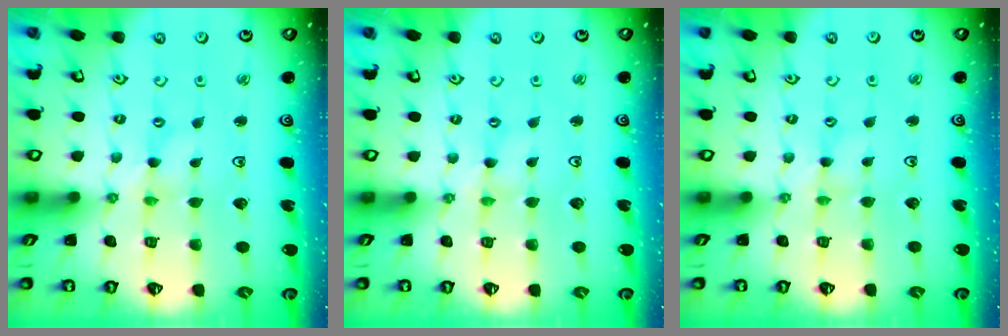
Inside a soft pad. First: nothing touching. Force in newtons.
{"total": 0.0}
{"total": 1.3, "press": 1.3, "slide": 0.2}